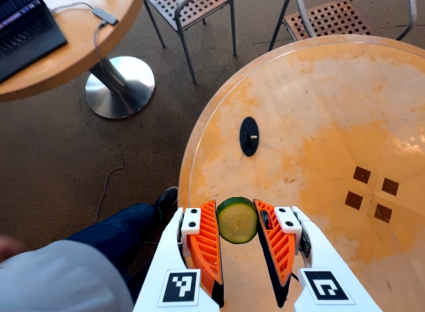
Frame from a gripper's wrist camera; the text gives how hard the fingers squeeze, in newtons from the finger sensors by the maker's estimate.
{"total": 8.2, "left": 7.8, "right": 8.5}